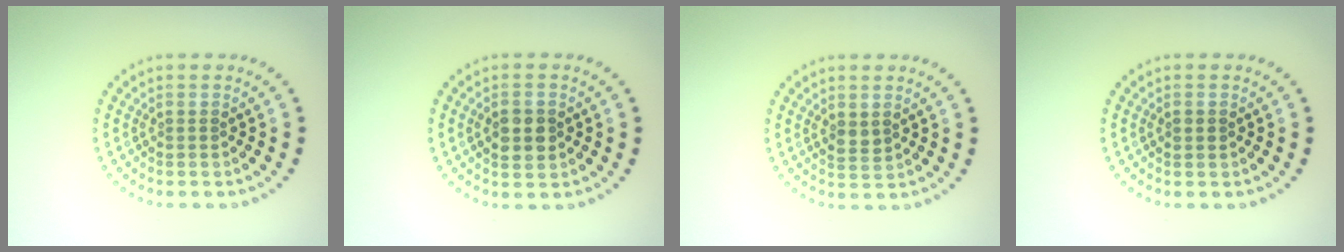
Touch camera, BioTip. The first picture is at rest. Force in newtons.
{"total": 2.9, "press": 2.9, "slide": 0.1}
{"total": 1.2, "press": 1.2, "slide": 0.3}
{"total": 1.1, "press": 1.1, "slide": 0.1}